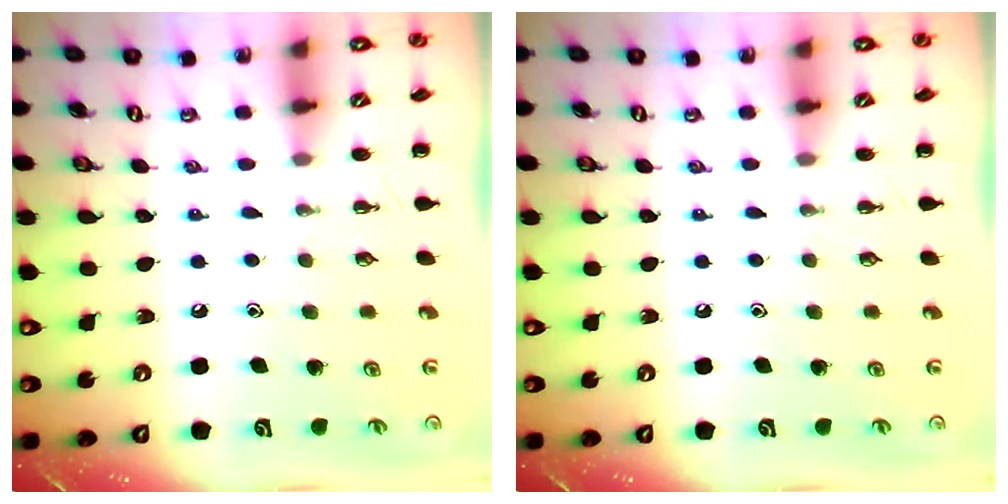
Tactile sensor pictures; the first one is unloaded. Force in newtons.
{"total": 0.0}